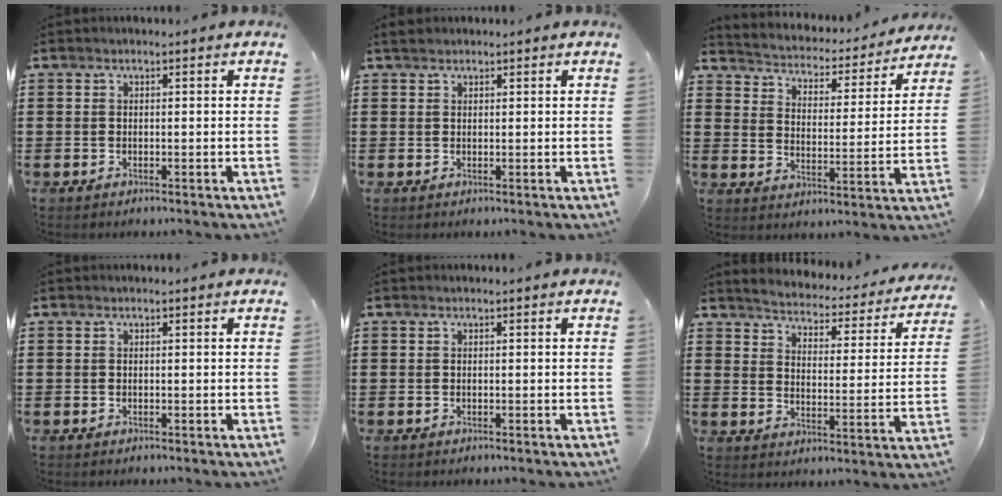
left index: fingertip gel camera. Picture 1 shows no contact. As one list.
[{"total": 1.2, "force": [1.1, 0.4, 0.3], "torque": [-0.009, 0.002, 0.021]}, {"total": 2.8, "force": [2.7, 0.4, -0.1], "torque": [-0.020, -0.030, 0.037]}, {"total": 0.0}, {"total": 0.0}, {"total": 2.8, "force": [2.8, 0.1, 0.2], "torque": [-0.028, -0.033, 0.038]}]